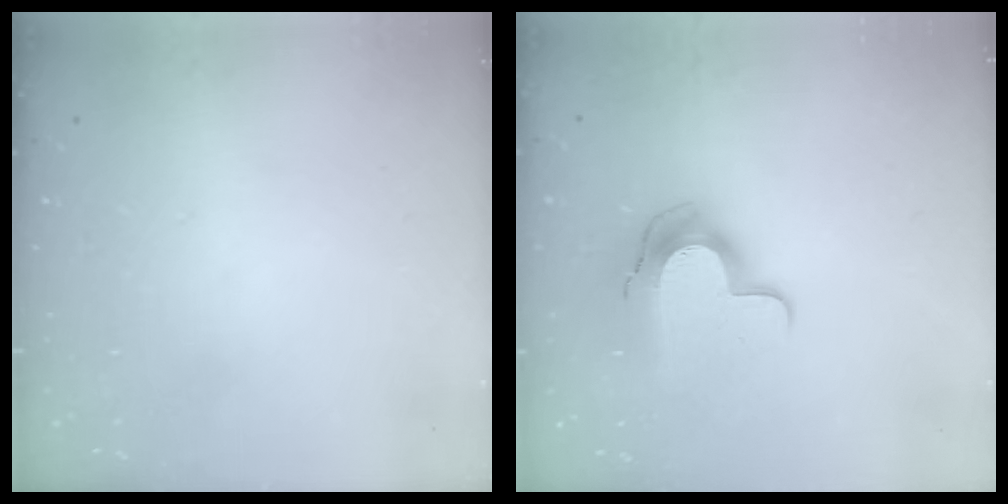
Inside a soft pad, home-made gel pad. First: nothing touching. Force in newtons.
{"total": 12.1, "press": 12.0, "slide": 0.9}